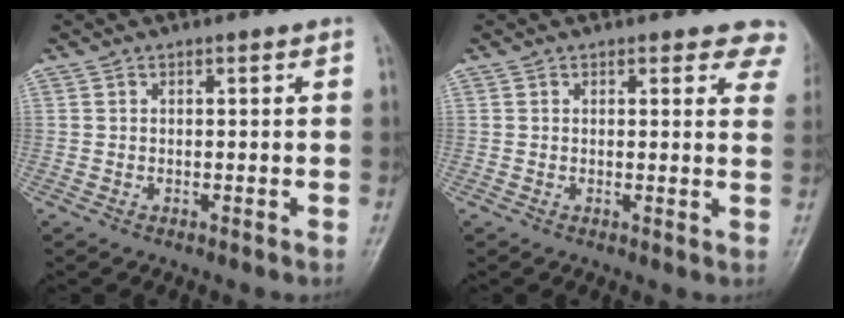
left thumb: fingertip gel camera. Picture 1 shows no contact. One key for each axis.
{"total": 5.7, "fx": 4.7, "fy": 2.5, "fz": 2.0, "tx": 0.019, "ty": -0.018, "tz": 0.030}